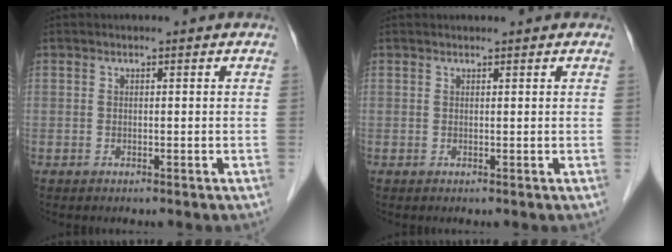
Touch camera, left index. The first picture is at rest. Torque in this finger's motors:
{"motor_torque": [-0.09, 0.04, -0.36, -0.01]}